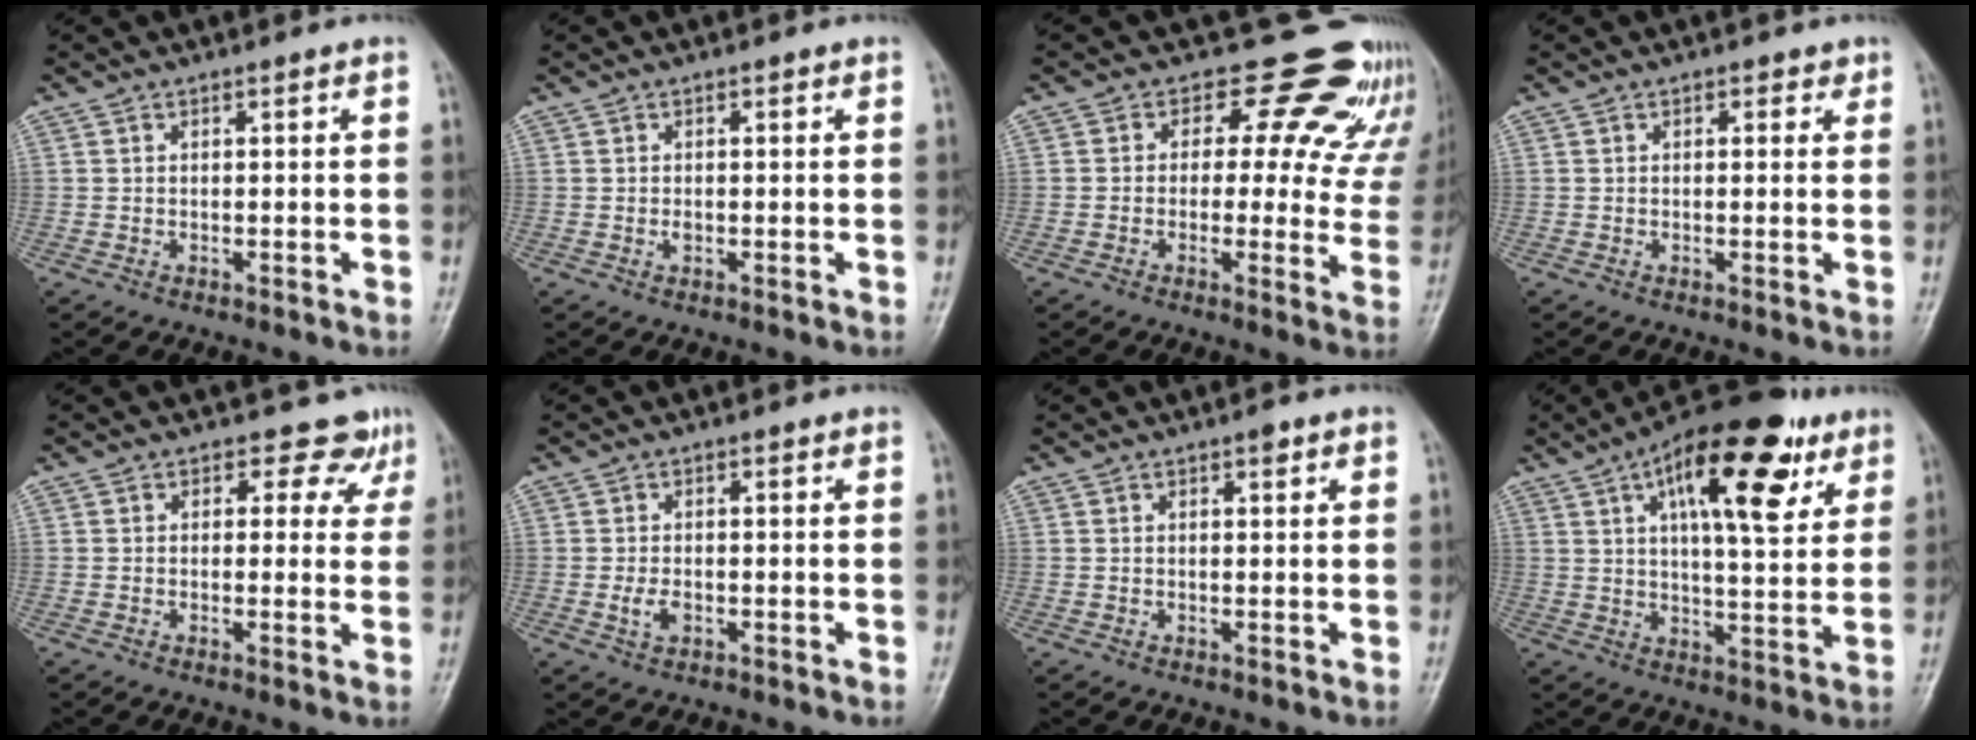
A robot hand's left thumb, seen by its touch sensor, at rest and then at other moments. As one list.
[{"total": 1.1, "force": [0.0, 0.8, 0.8], "torque": [-0.007, 0.001, -0.004]}, {"total": 16.0, "force": [12.2, 7.8, 6.9], "torque": [-0.018, -0.061, 0.121]}, {"total": 1.7, "force": [0.8, 1.2, 0.9], "torque": [0.005, -0.001, 0.005]}, {"total": 5.1, "force": [3.1, 3.6, 1.9], "torque": [0.014, -0.012, 0.022]}, {"total": 2.8, "force": [-0.7, 1.8, 2.1], "torque": [-0.035, 0.001, -0.014]}, {"total": 1.6, "force": [0.9, 0.8, 1.1], "torque": [-0.010, 0.000, 0.008]}, {"total": 20.2, "force": [9.2, 7.9, 16.1], "torque": [-0.215, -0.014, 0.136]}]